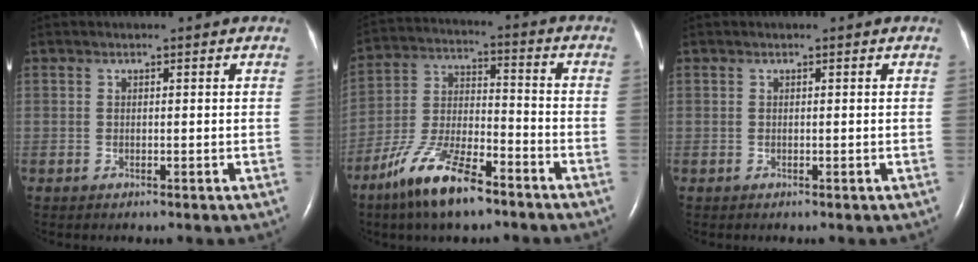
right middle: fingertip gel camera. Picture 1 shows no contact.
{"total": 13.1, "force": [-8.9, 3.3, 9.0], "torque": [-0.190, -0.011, -0.167]}
{"total": 0.0}